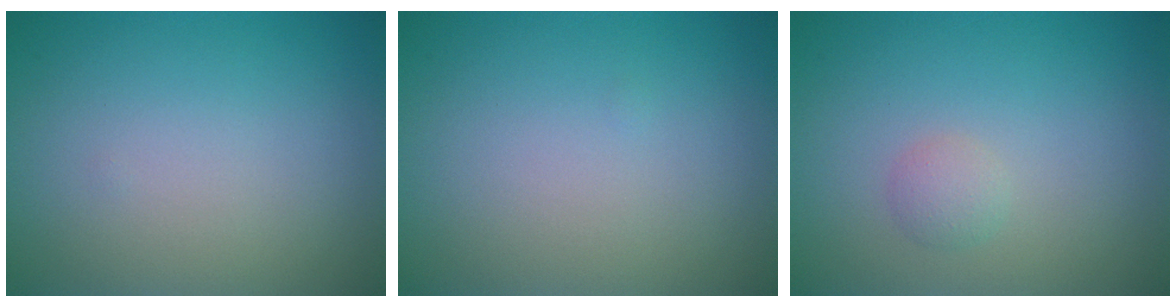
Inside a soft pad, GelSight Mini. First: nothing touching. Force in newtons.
{"total": 0.0}
{"total": 1.2, "press": 1.2, "slide": 0.1}